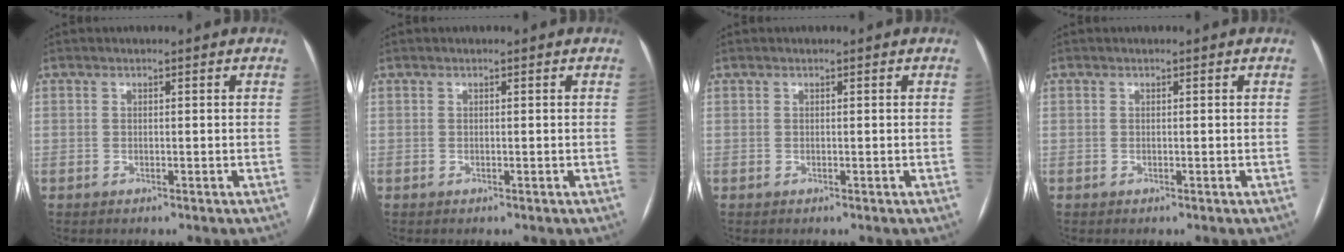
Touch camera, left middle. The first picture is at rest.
{"total": 0.0}
{"total": 0.0}
{"total": 0.0}